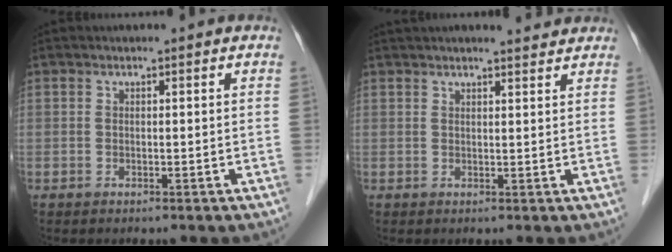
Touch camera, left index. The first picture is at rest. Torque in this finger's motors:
{"motor_torque": [0.34, -1.29, 0.39, 0.05]}